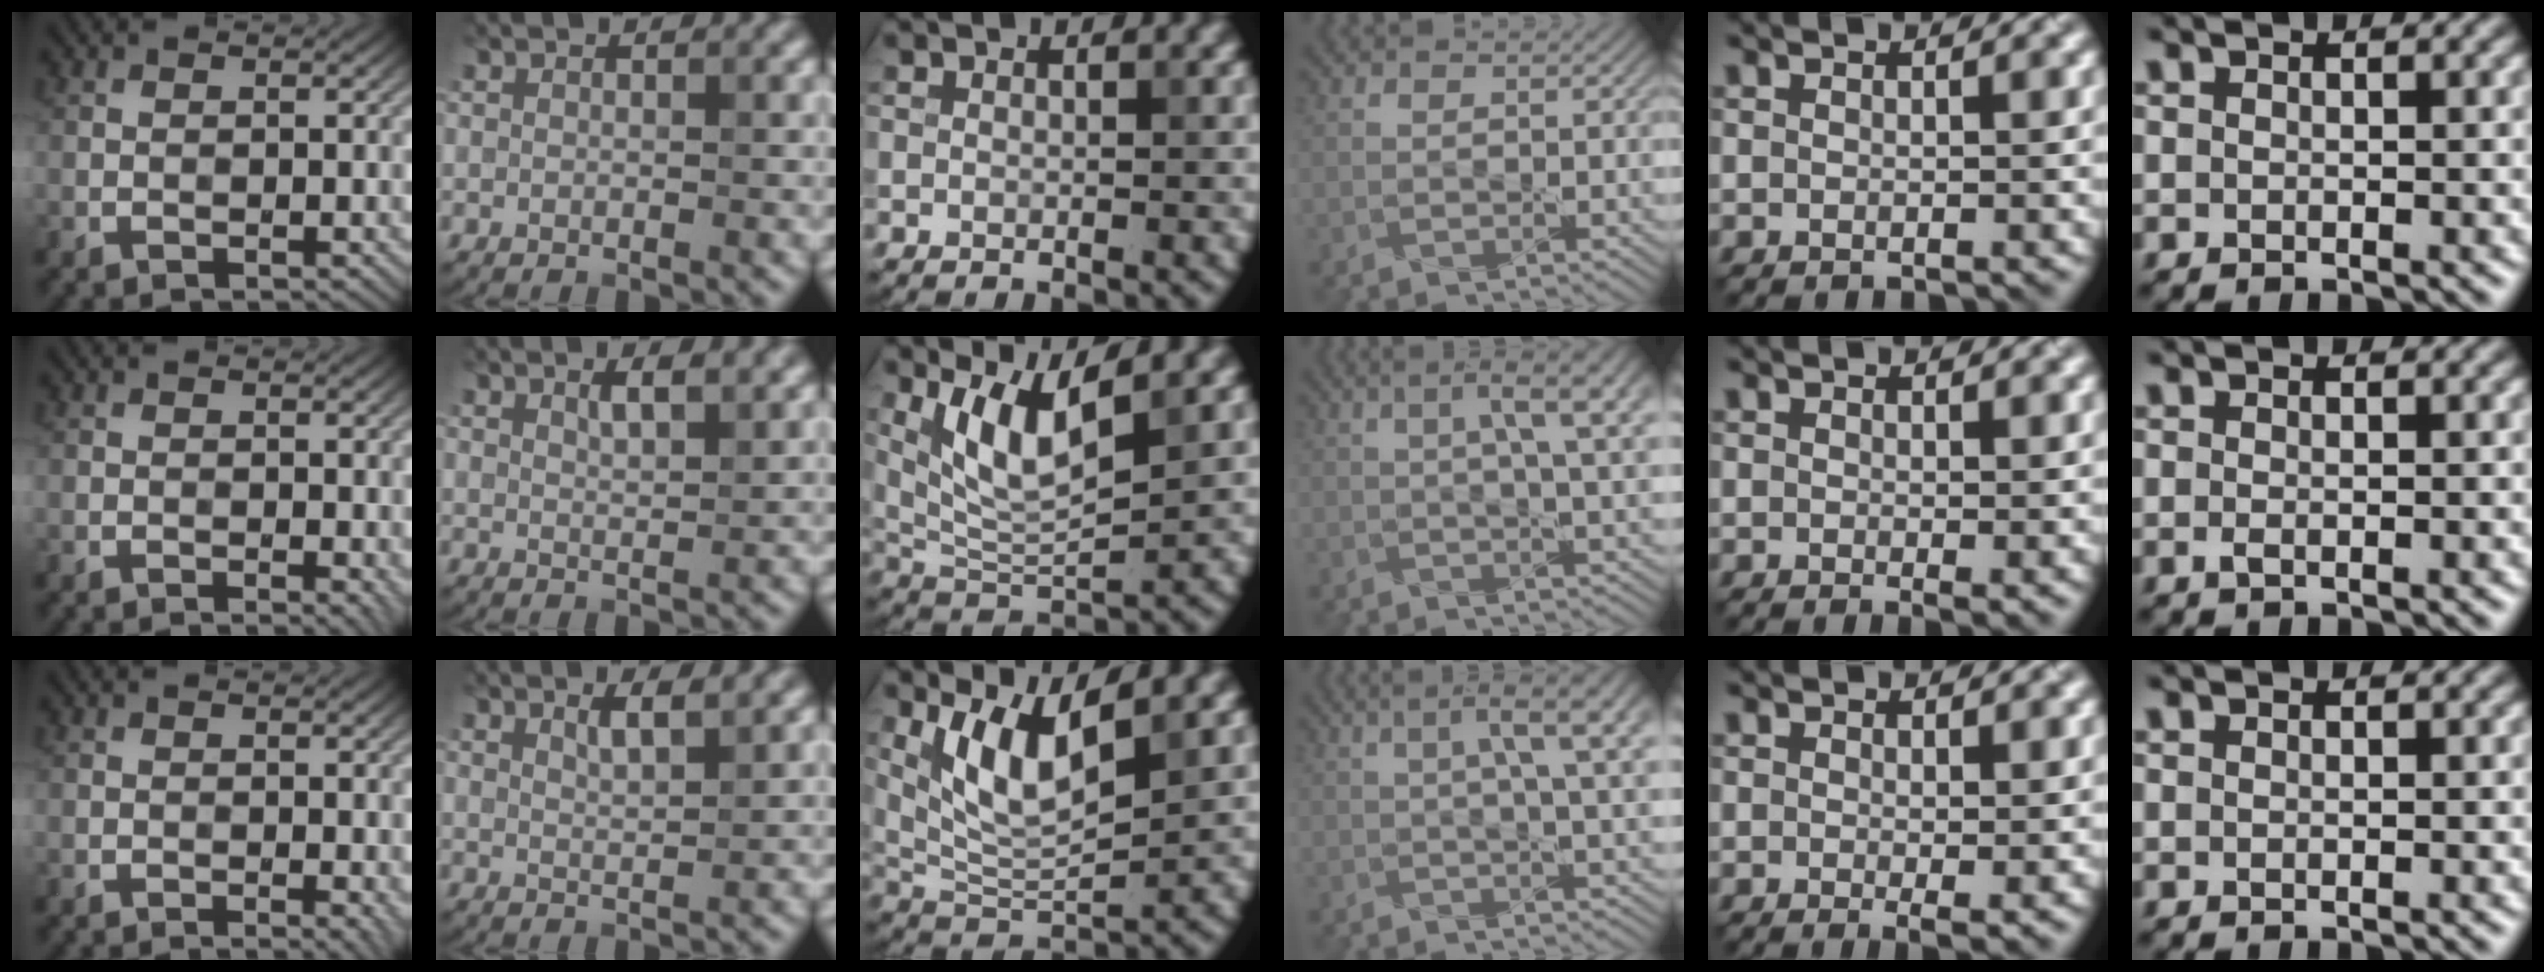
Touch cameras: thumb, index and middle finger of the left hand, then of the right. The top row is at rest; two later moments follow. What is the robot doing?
{"motion": "pour", "object": "sugar"}